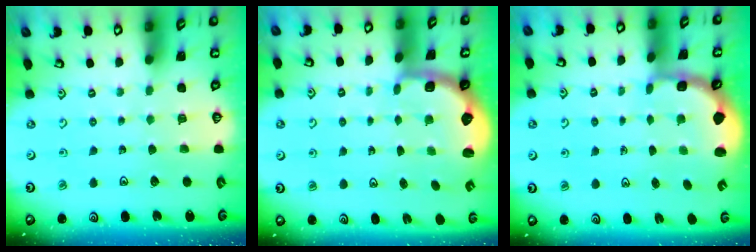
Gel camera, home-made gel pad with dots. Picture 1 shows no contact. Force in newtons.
{"total": 2.8, "press": 1.7, "slide": 2.2}
{"total": 2.2, "press": 2.0, "slide": 1.1}